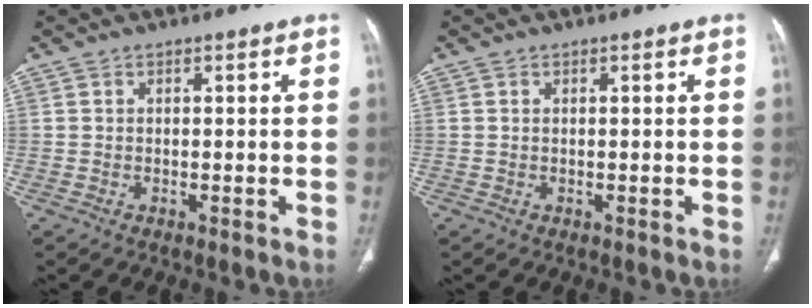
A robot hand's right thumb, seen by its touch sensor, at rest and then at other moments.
{"total": 0.0}